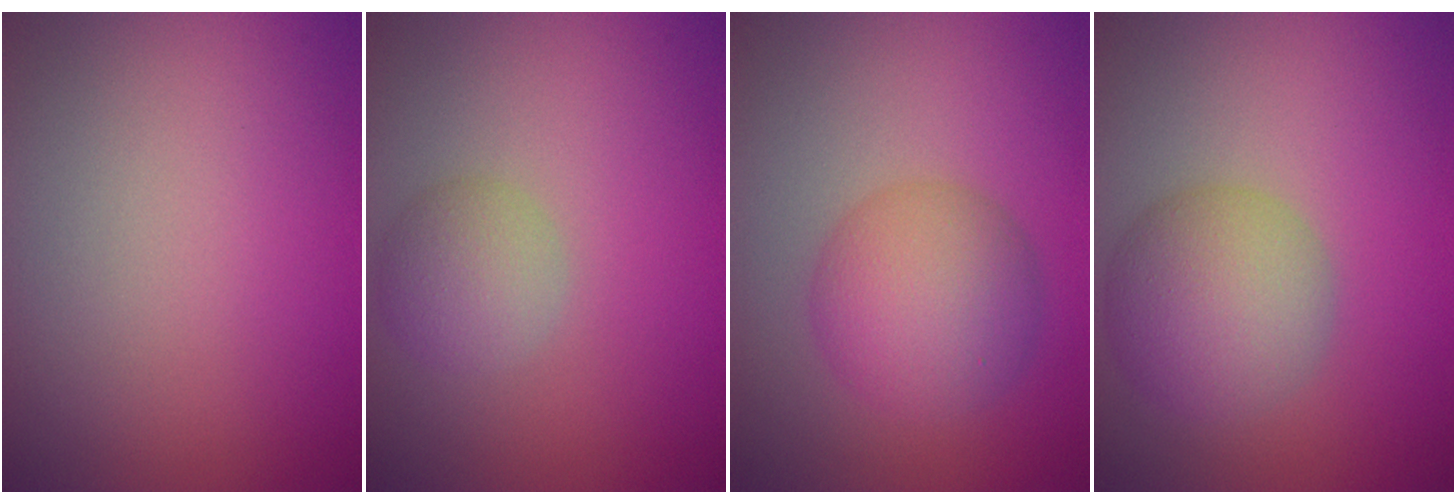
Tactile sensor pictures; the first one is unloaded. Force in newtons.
{"total": 2.7, "press": 2.7, "slide": 0.2}
{"total": 5.5, "press": 5.5, "slide": 0.1}
{"total": 5.5, "press": 5.5, "slide": 0.1}